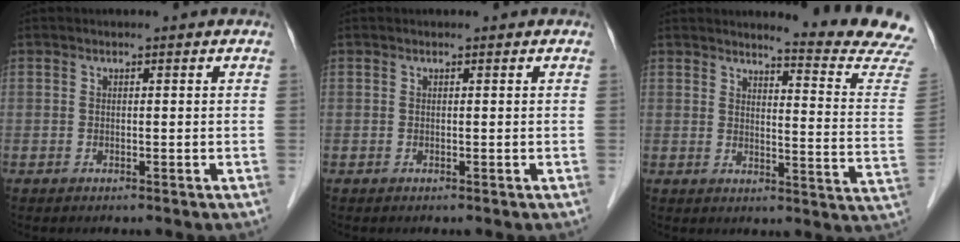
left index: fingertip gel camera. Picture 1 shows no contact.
{"total": 0.0}
{"total": 13.0, "force": [12.6, -2.2, 2.4], "torque": [-0.032, -0.118, 0.131]}